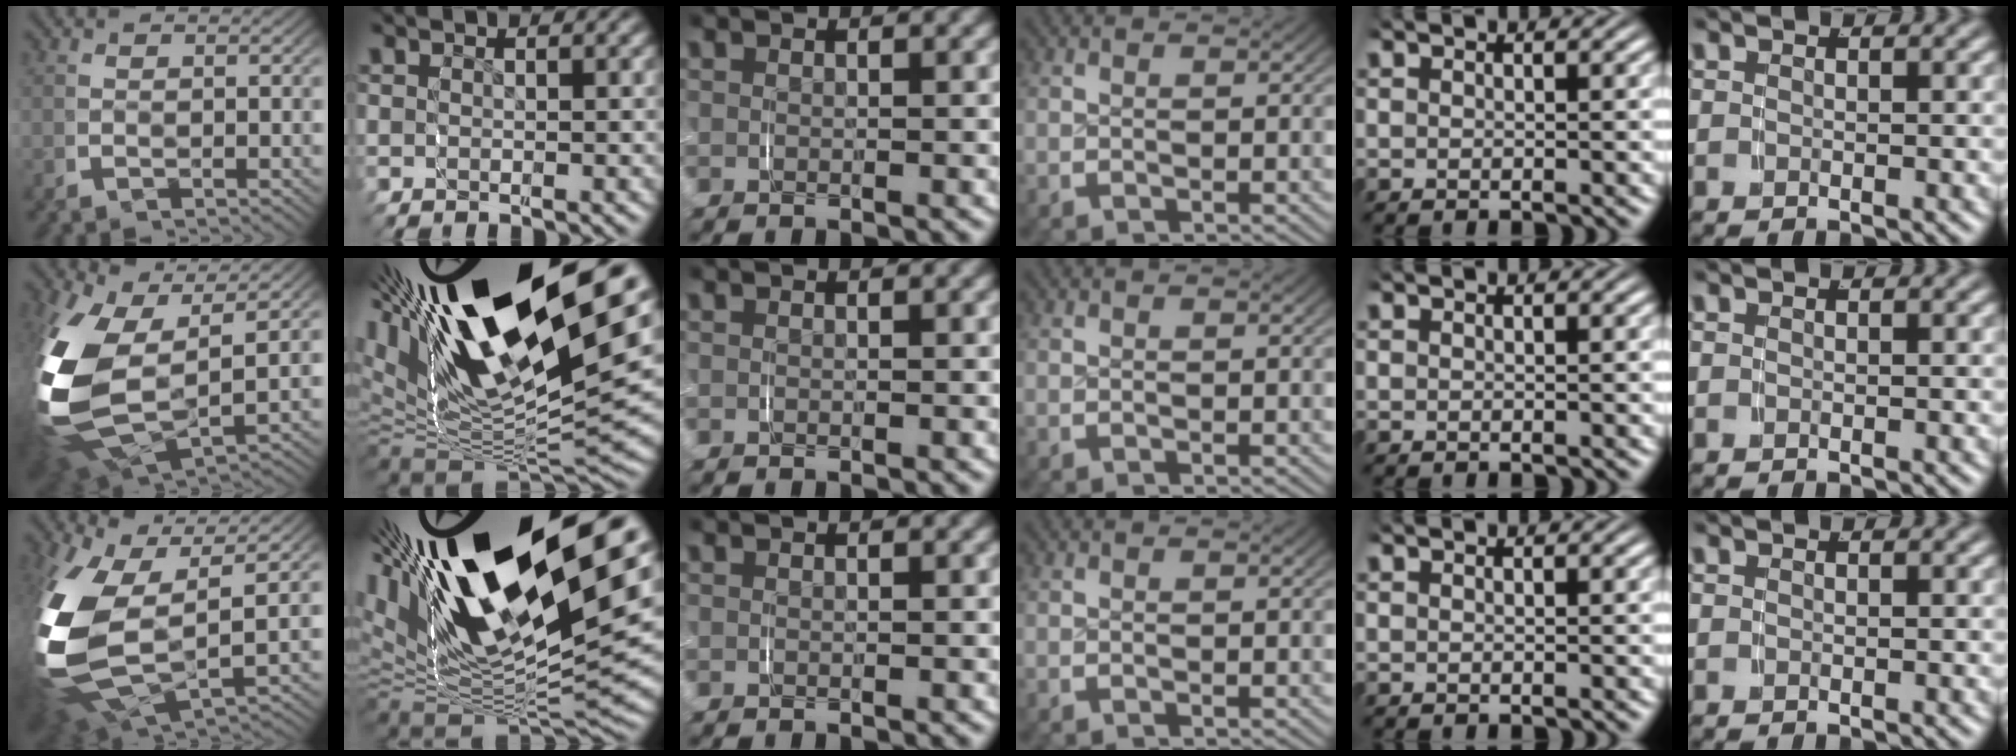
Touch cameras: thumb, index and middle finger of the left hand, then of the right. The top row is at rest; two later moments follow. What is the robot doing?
{"motion": "grasp_and_lifting", "object": "knife"}